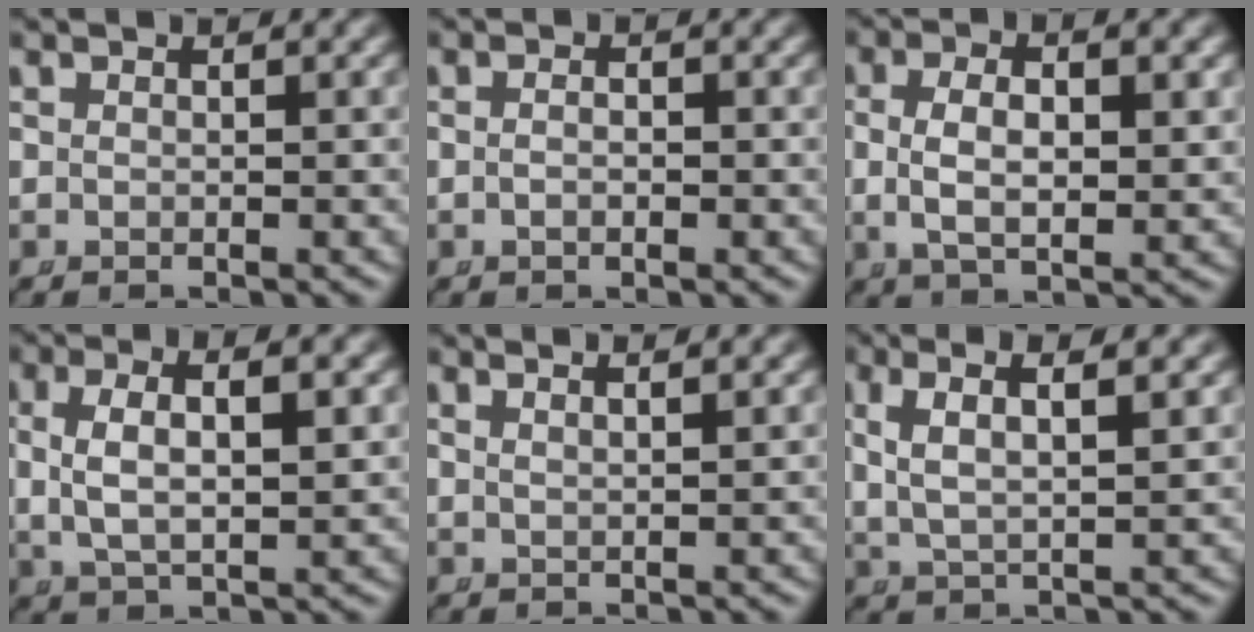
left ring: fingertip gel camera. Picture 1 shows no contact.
{"total": 1.1, "force": [-0.6, 0.2, 0.9], "torque": [-0.018, -0.005, -0.009]}
{"total": 4.9, "force": [0.3, 2.4, 4.3], "torque": [-0.082, -0.010, 0.016]}
{"total": 4.9, "force": [0.9, 2.4, 4.2], "torque": [-0.090, -0.003, 0.027]}
{"total": 2.2, "force": [1.8, -0.1, 1.2], "torque": [-0.017, 0.000, 0.034]}
{"total": 4.9, "force": [1.8, 2.1, 4.0], "torque": [-0.079, 0.006, 0.037]}